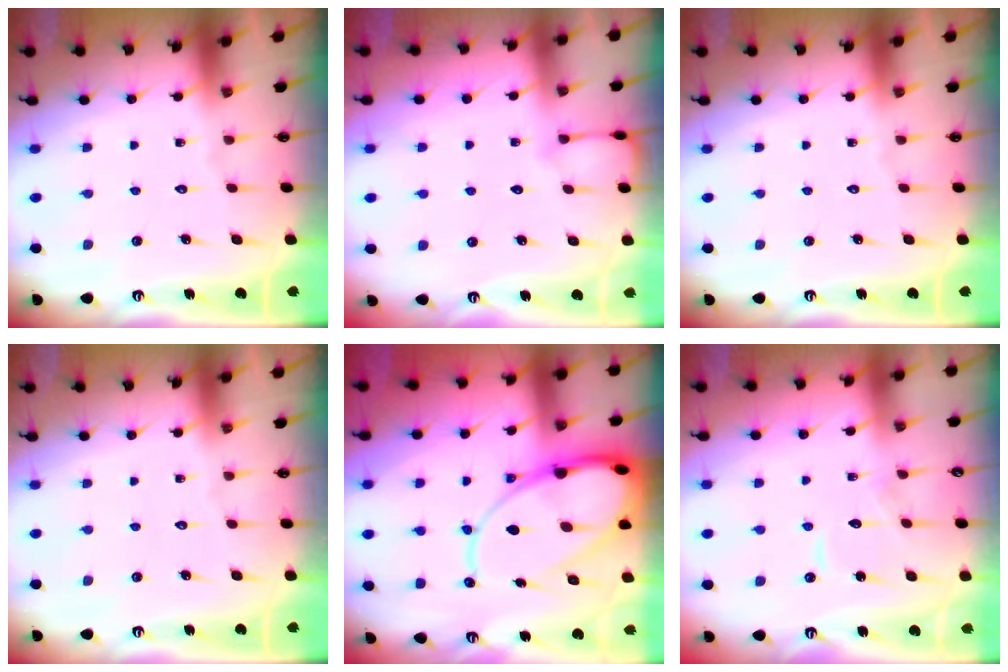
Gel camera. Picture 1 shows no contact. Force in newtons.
{"total": 3.2, "press": 3.2, "slide": 0.4}
{"total": 0.0}
{"total": 0.0}
{"total": 19.3, "press": 19.2, "slide": 2.0}
{"total": 7.6, "press": 7.6, "slide": 0.4}